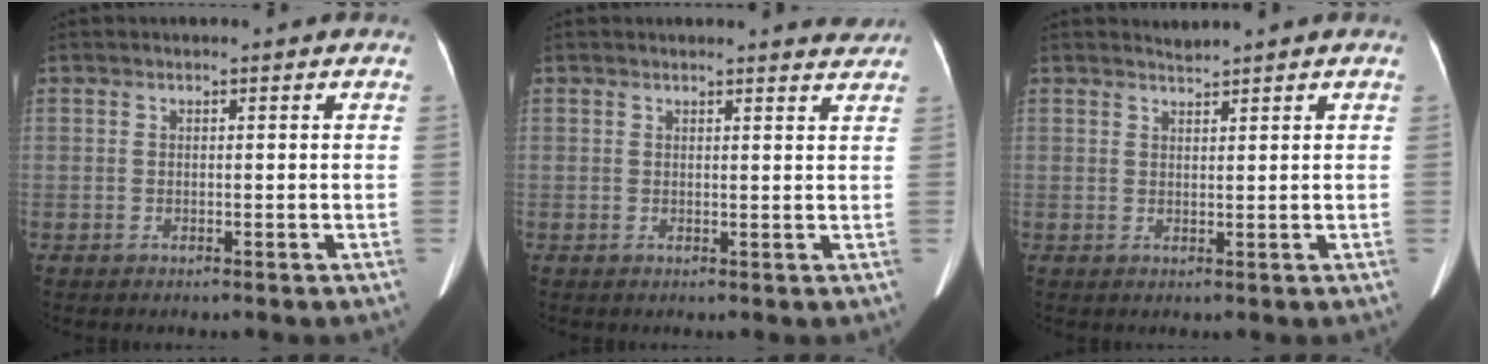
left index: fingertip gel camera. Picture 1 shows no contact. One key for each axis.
{"total": 2.8, "fx": 2.8, "fy": 0.2, "fz": 0.1, "tx": -0.004, "ty": -0.013, "tz": 0.017}
{"total": 0.9, "fx": 0.7, "fy": -0.4, "fz": -0.3, "tx": -0.005, "ty": -0.002, "tz": 0.019}